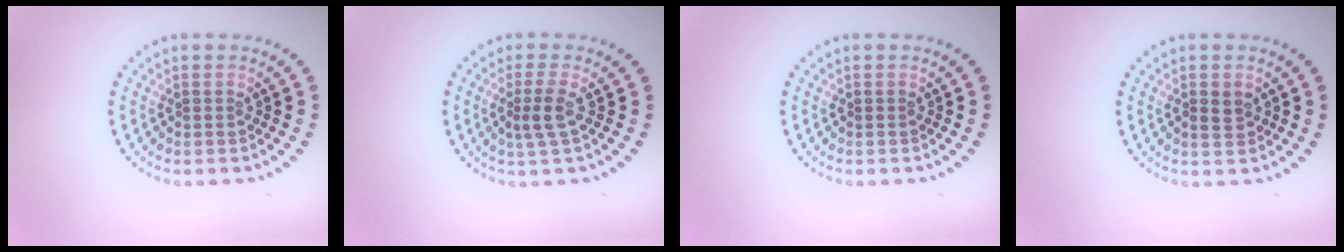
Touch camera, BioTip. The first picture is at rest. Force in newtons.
{"total": 2.0, "press": 1.7, "slide": 1.2}
{"total": 0.0}
{"total": 1.5, "press": 1.5, "slide": 0.3}